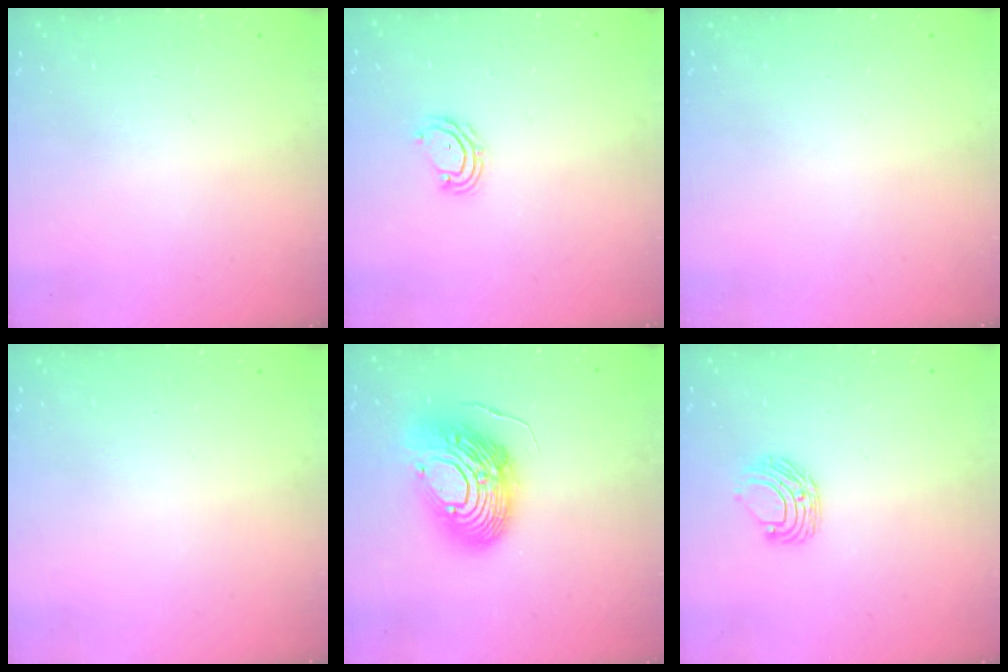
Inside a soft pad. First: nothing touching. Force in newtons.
{"total": 6.1, "press": 6.1, "slide": 0.5}
{"total": 0.0}
{"total": 0.0}
{"total": 17.4, "press": 17.3, "slide": 1.6}
{"total": 7.1, "press": 7.0, "slide": 0.7}